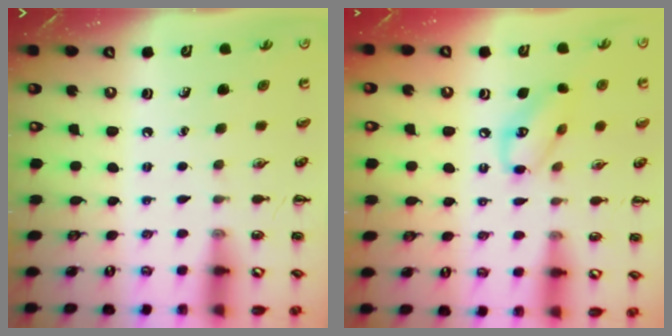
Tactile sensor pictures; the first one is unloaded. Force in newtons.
{"total": 9.5, "press": 9.4, "slide": 1.3}